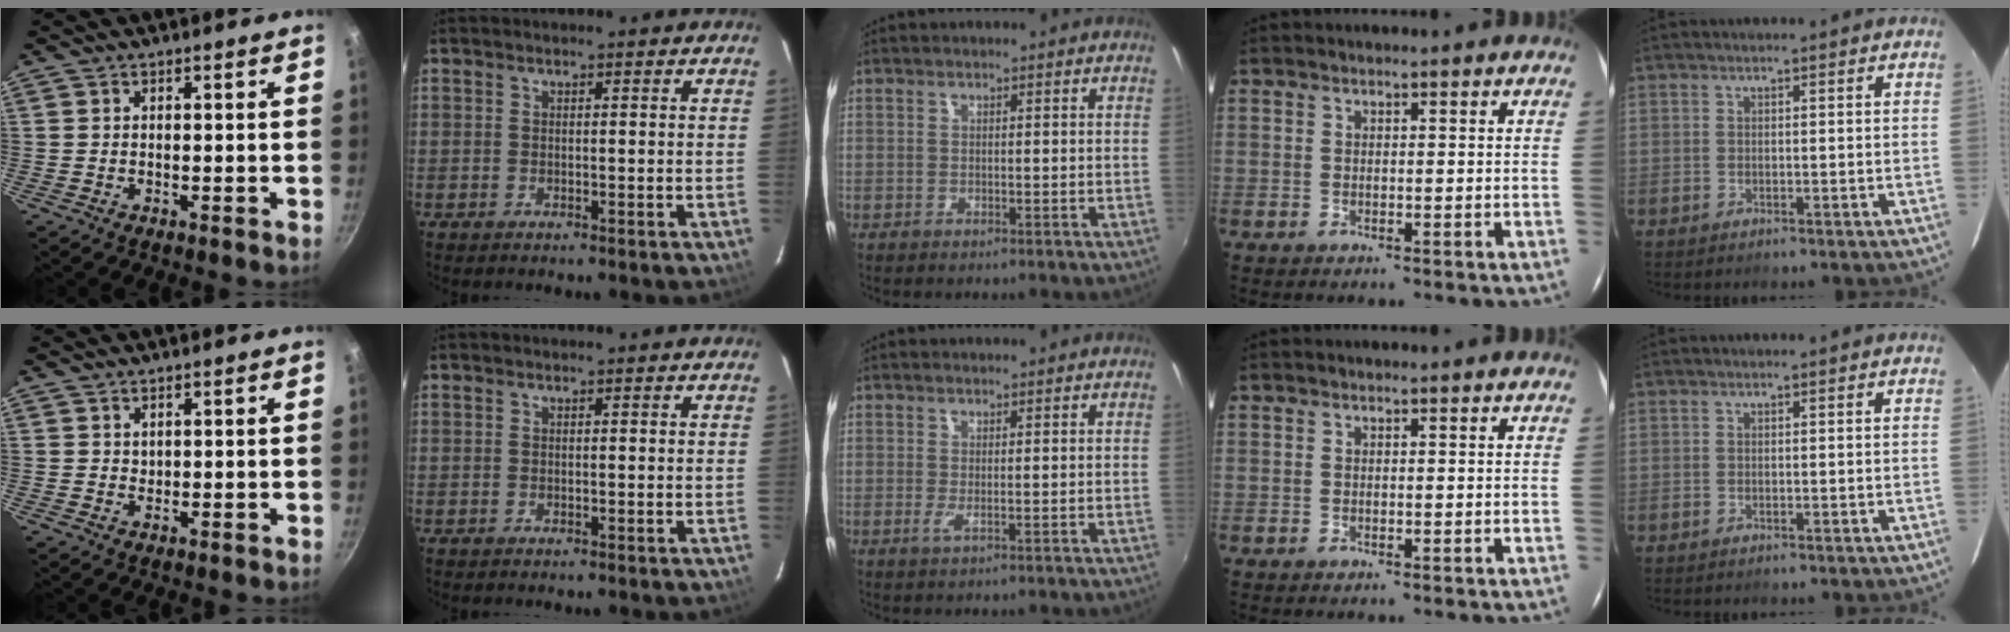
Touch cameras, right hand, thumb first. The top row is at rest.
{"thumb": {"total": 0.8, "force": [0.6, 0.5, 0.2], "torque": [0.001, -0.003, 0.011]}, "middle": {"total": 1.0, "force": [0.1, -0.2, 0.9], "torque": [-0.021, -0.005, 0.001]}}